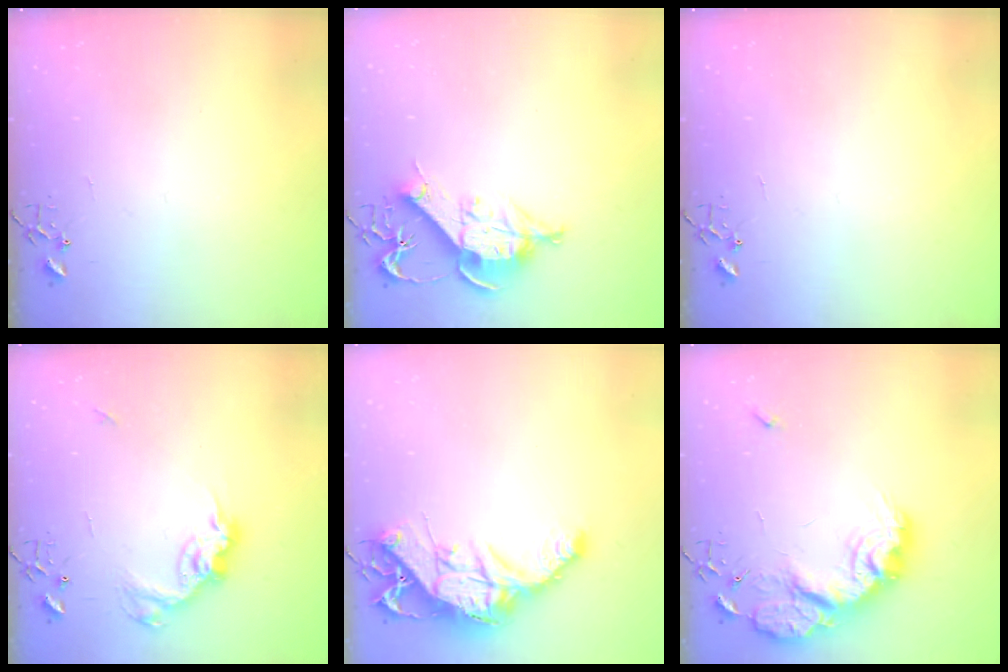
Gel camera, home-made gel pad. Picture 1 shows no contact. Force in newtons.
{"total": 11.0, "press": 11.0, "slide": 1.3}
{"total": 0.0}
{"total": 14.4, "press": 14.3, "slide": 1.1}
{"total": 16.1, "press": 16.0, "slide": 1.6}
{"total": 19.6, "press": 19.6, "slide": 1.3}